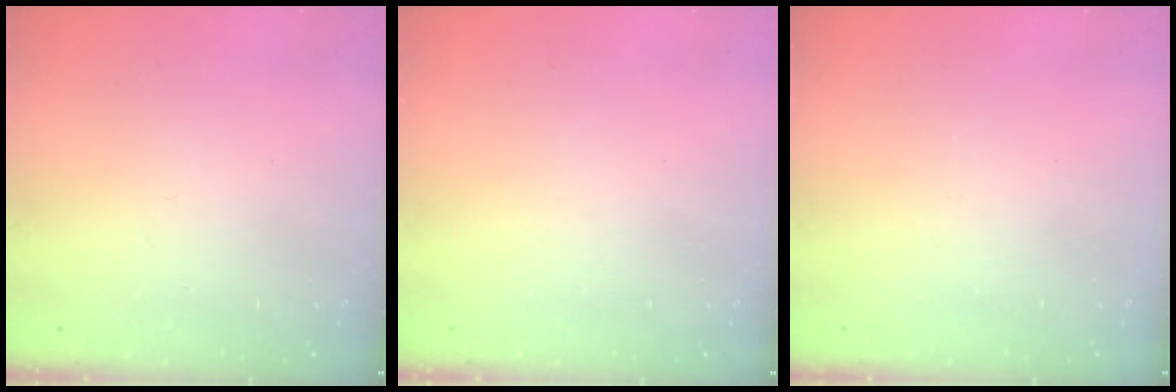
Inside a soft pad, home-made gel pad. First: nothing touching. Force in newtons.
{"total": 0.0}
{"total": 0.0}